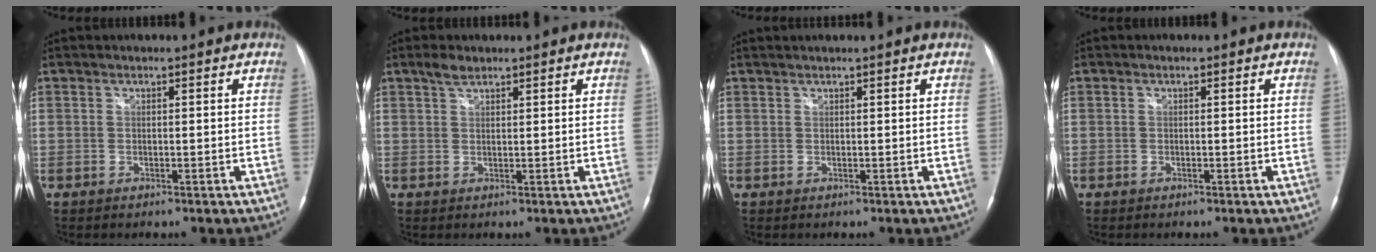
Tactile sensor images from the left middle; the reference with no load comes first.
{"total": 2.4, "force": [1.8, 0.7, 1.4], "torque": [-0.034, 0.006, 0.037]}
{"total": 1.4, "force": [1.2, -0.4, 0.6], "torque": [-0.007, 0.017, 0.024]}
{"total": 0.0}